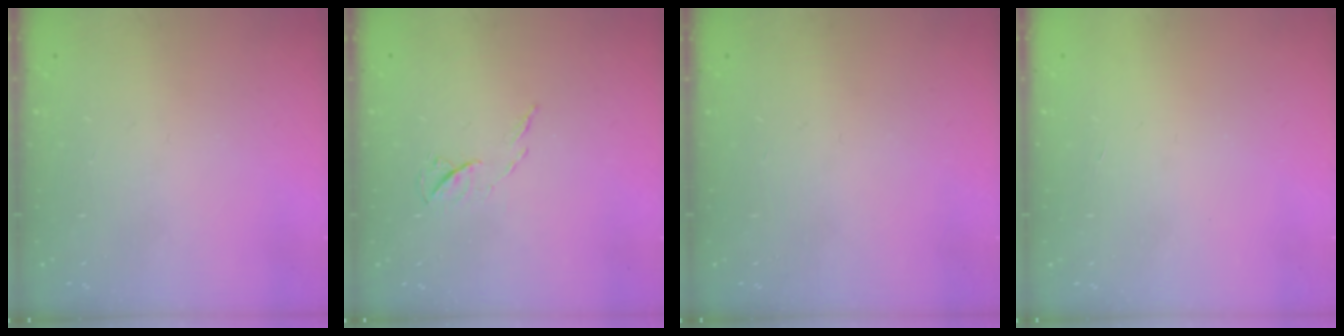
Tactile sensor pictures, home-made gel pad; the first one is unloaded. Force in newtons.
{"total": 6.1, "press": 5.9, "slide": 1.3}
{"total": 0.0}
{"total": 1.6, "press": 1.6, "slide": 0.1}